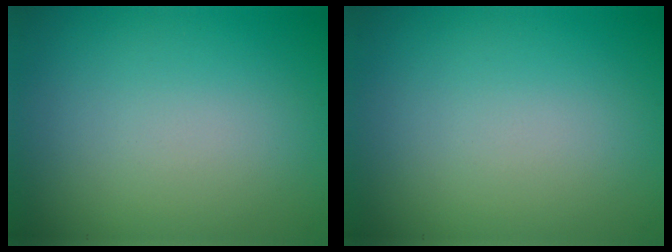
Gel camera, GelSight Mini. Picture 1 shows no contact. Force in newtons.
{"total": 0.0}